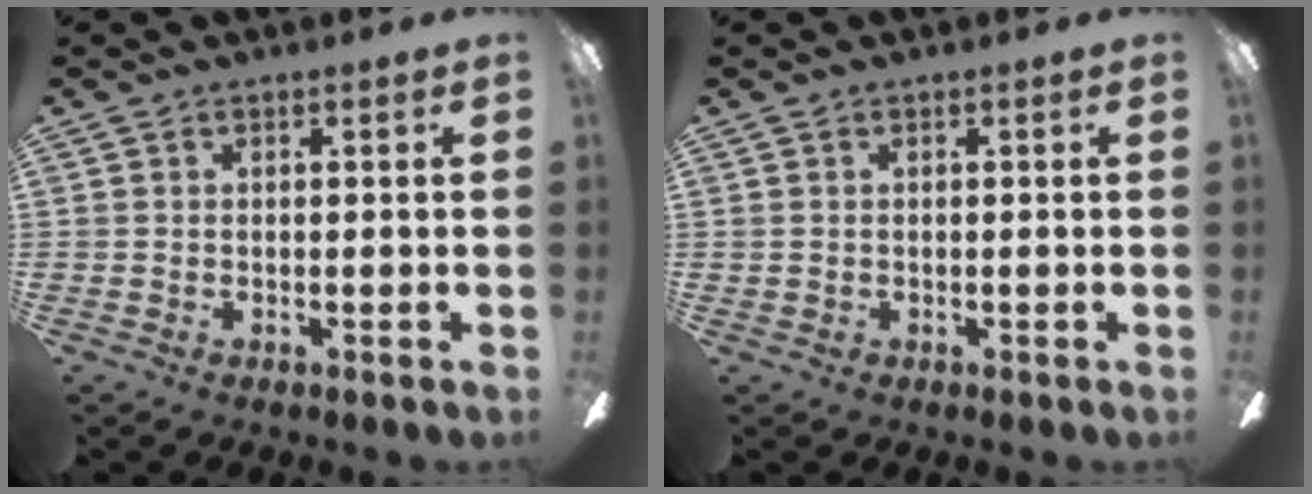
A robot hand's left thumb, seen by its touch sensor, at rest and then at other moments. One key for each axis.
{"total": 0.8, "fx": 0.1, "fy": 0.8, "fz": 0.0, "tx": 0.000, "ty": 0.006, "tz": 0.000}